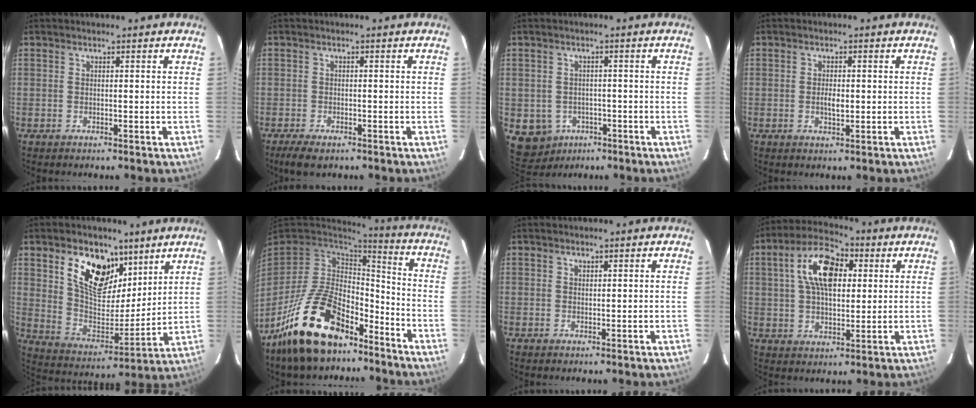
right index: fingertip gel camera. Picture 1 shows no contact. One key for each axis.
{"total": 4.3, "fx": -3.1, "fy": 1.5, "fz": 2.5, "tx": -0.062, "ty": -0.016, "tz": -0.053}
{"total": 6.9, "fx": -2.8, "fy": 6.0, "fz": 1.8, "tx": -0.056, "ty": 0.004, "tz": -0.029}
{"total": 2.3, "fx": -0.2, "fy": 1.2, "fz": 2.0, "tx": -0.035, "ty": -0.001, "tz": -0.004}
{"total": 16.6, "fx": 9.2, "fy": 9.2, "fz": 10.3, "tx": -0.183, "ty": 0.002, "tz": 0.170}
{"total": 20.5, "fx": -13.2, "fy": 10.0, "fz": 12.1, "tx": -0.248, "ty": 0.000, "tz": -0.218}
{"total": 0.6, "fx": 0.5, "fy": 0.4, "fz": 0.1, "tx": 0.000, "ty": 0.001, "tz": 0.009}
{"total": 12.8, "fx": 3.5, "fy": 6.8, "fz": 10.3, "tx": -0.184, "ty": 0.031, "tz": 0.057}